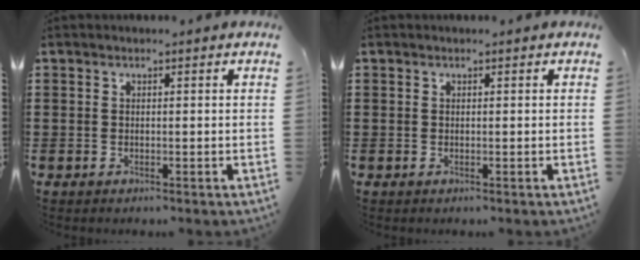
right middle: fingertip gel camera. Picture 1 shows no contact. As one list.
[{"total": 0.0}]